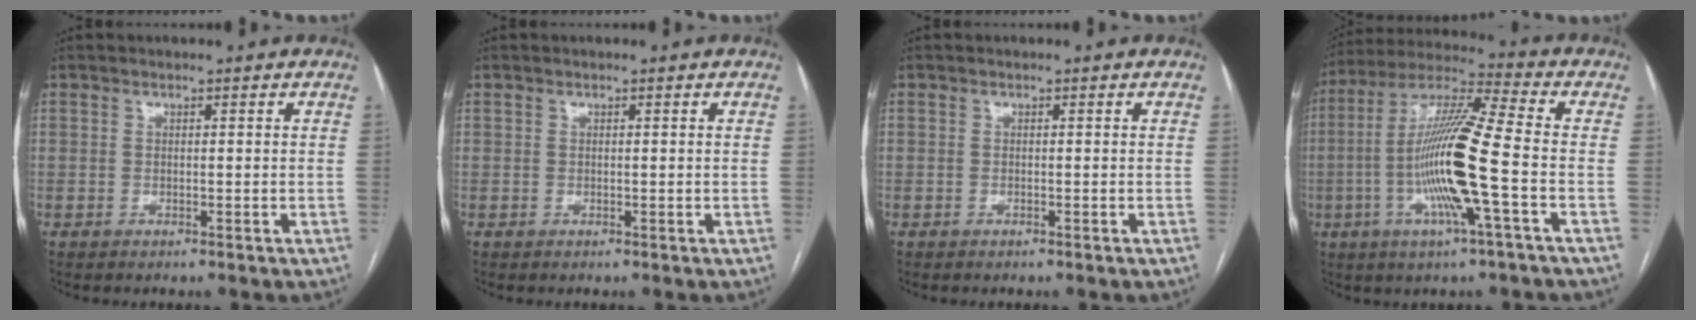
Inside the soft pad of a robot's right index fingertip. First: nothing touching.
{"total": 0.0}
{"total": 0.0}
{"total": 15.9, "force": [-3.3, -0.1, 15.5], "torque": [-0.304, -0.003, -0.073]}